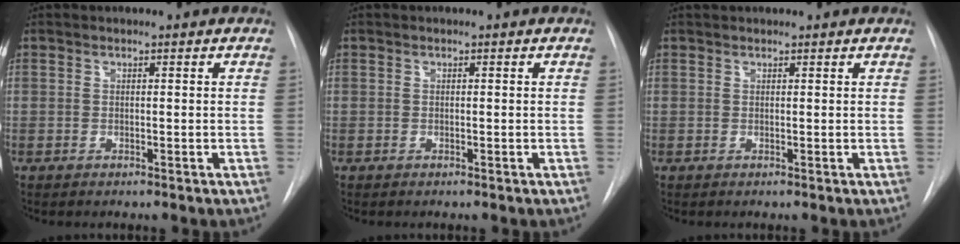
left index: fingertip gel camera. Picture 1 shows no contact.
{"total": 0.0}
{"total": 1.7, "force": [1.6, 0.4, 0.5], "torque": [-0.006, 0.026, 0.026]}